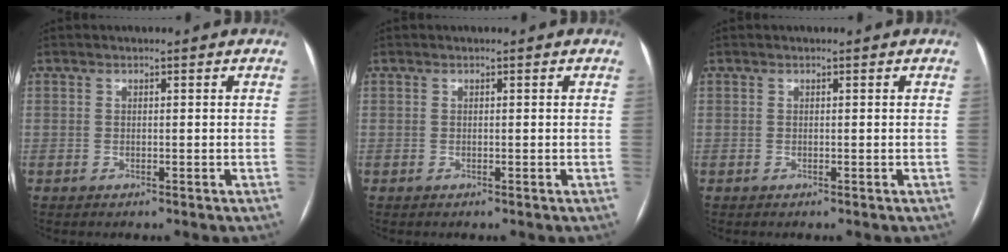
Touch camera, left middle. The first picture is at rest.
{"total": 0.0}
{"total": 0.0}